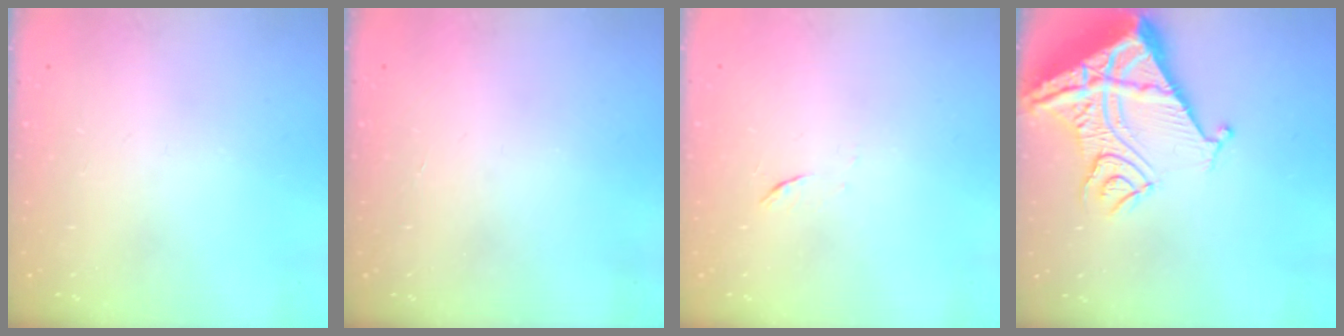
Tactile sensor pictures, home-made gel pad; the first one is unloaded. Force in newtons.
{"total": 1.6, "press": 1.5, "slide": 0.1}
{"total": 4.5, "press": 4.5, "slide": 0.7}
{"total": 20.1, "press": 19.9, "slide": 2.1}